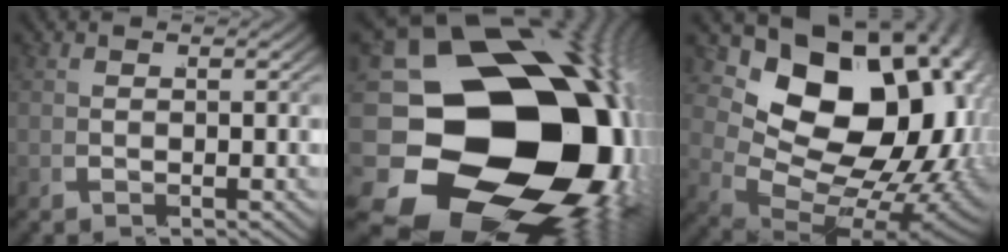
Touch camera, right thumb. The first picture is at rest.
{"total": 38.7, "force": [-3.9, 26.3, 28.2], "torque": [-0.451, -0.105, -0.024]}
{"total": 22.2, "force": [-0.4, 15.1, 16.3], "torque": [-0.280, -0.061, 0.021]}